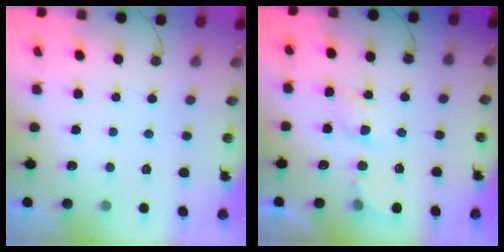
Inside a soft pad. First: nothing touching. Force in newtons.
{"total": 4.2, "press": 4.2, "slide": 0.6}